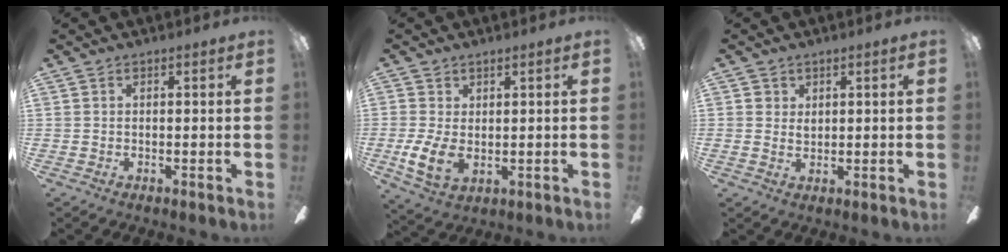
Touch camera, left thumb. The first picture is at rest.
{"total": 7.4, "force": [-0.2, 4.8, 5.7], "torque": [-0.118, -0.006, -0.001]}
{"total": 1.7, "force": [0.7, 1.2, 0.9], "torque": [-0.010, 0.000, 0.011]}